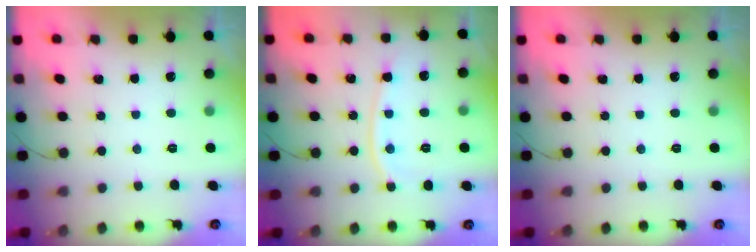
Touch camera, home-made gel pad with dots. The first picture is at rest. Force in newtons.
{"total": 8.9, "press": 8.9, "slide": 1.0}
{"total": 0.0}